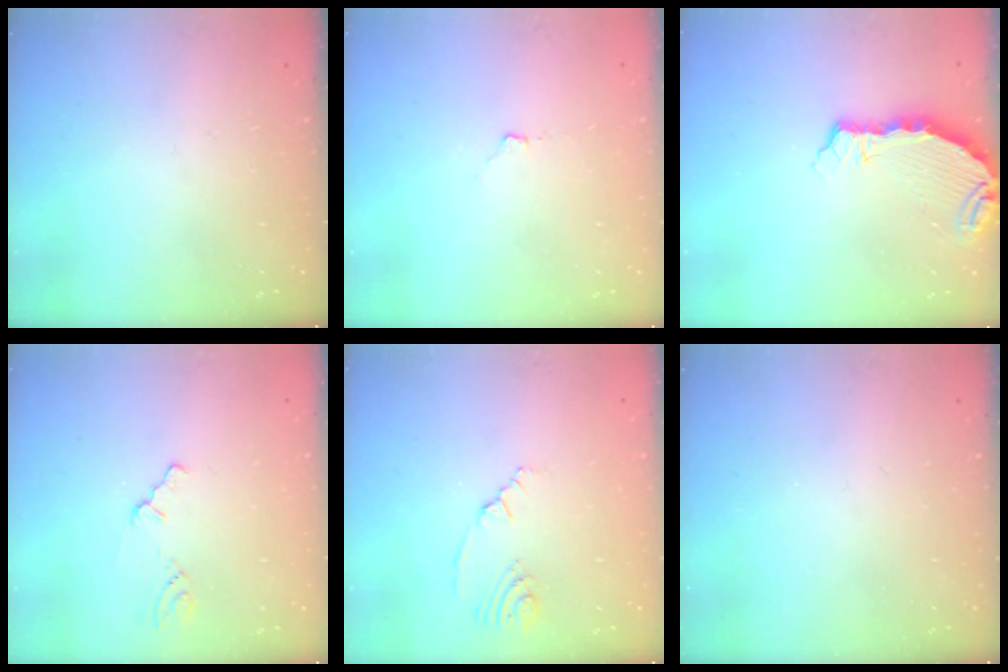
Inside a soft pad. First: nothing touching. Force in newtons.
{"total": 2.9, "press": 2.8, "slide": 0.4}
{"total": 7.6, "press": 6.3, "slide": 4.3}
{"total": 0.6, "press": 0.6, "slide": 0.2}
{"total": 2.5, "press": 2.1, "slide": 1.3}
{"total": 0.0}